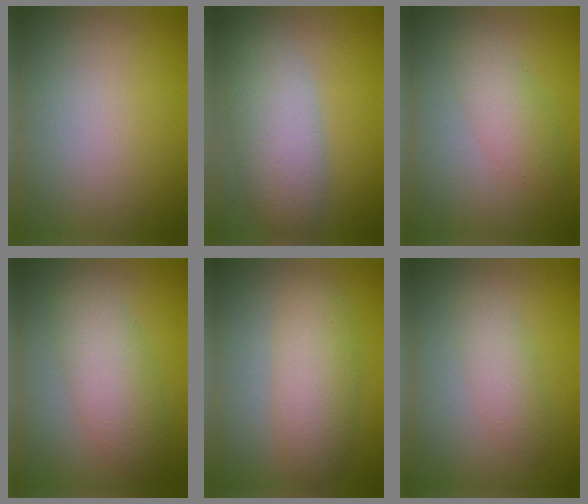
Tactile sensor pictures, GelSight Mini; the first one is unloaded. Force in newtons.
{"total": 5.7, "press": 5.7, "slide": 0.5}
{"total": 2.6, "press": 2.6, "slide": 0.1}
{"total": 4.8, "press": 4.8, "slide": 0.0}
{"total": 4.3, "press": 4.3, "slide": 0.1}
{"total": 2.3, "press": 2.3, "slide": 0.1}